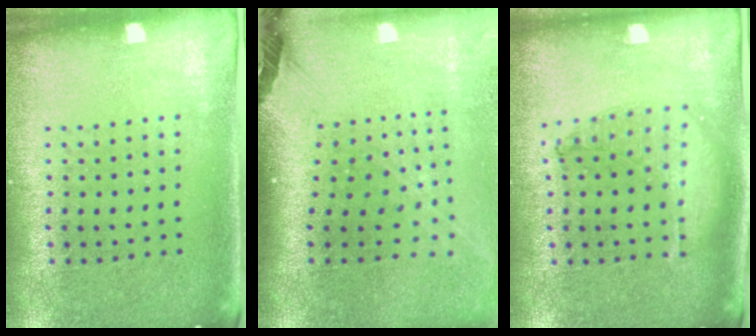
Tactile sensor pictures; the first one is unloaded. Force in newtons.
{"total": 2.8, "press": 2.0, "slide": 1.9}
{"total": 0.9, "press": 0.9, "slide": 0.2}